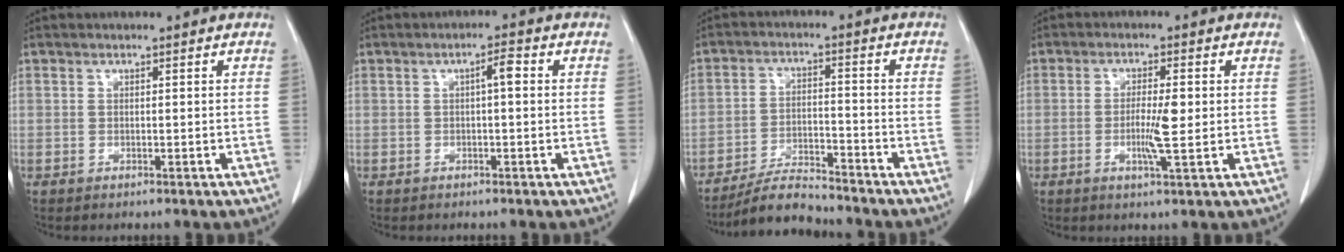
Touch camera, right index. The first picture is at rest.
{"total": 2.3, "force": [0.3, 0.3, 2.2], "torque": [-0.037, 0.005, 0.005]}
{"total": 6.7, "force": [-6.5, 0.8, 1.5], "torque": [-0.029, -0.009, -0.115]}
{"total": 4.9, "force": [-0.5, 0.3, 4.9], "torque": [-0.091, -0.007, -0.009]}